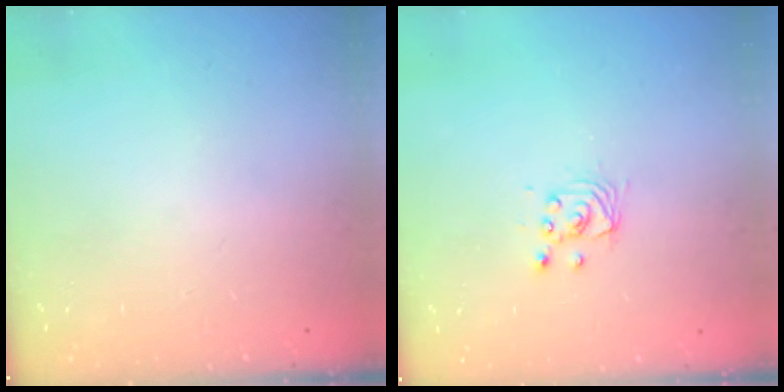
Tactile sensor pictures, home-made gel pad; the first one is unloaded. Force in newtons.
{"total": 2.8, "press": 2.8, "slide": 0.2}